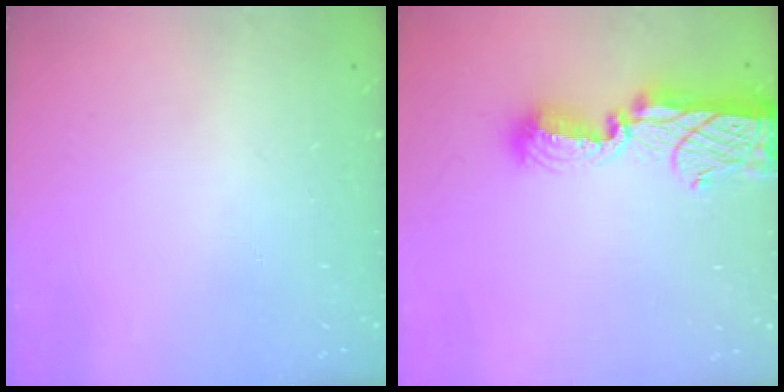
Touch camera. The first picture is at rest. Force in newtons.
{"total": 14.1, "press": 14.1, "slide": 0.7}